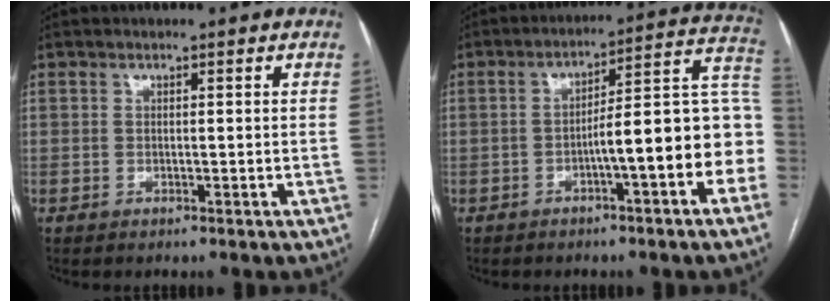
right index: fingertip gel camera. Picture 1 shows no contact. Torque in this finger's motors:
{"motor_torque": [1.75, -0.39, 0.79, 0.16]}